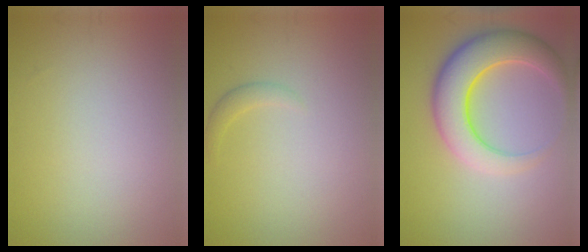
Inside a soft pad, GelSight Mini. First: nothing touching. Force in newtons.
{"total": 1.0, "press": 1.0, "slide": 0.0}
{"total": 7.5, "press": 7.5, "slide": 0.3}